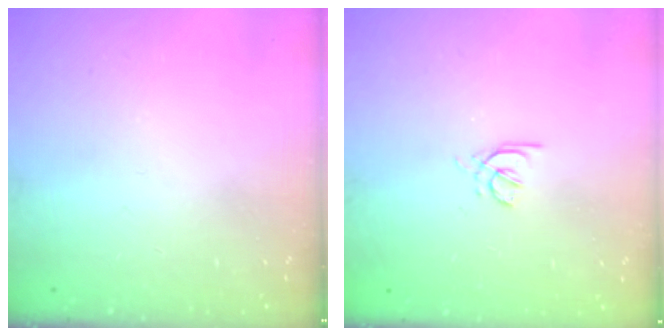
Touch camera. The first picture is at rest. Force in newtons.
{"total": 2.0, "press": 1.9, "slide": 0.5}